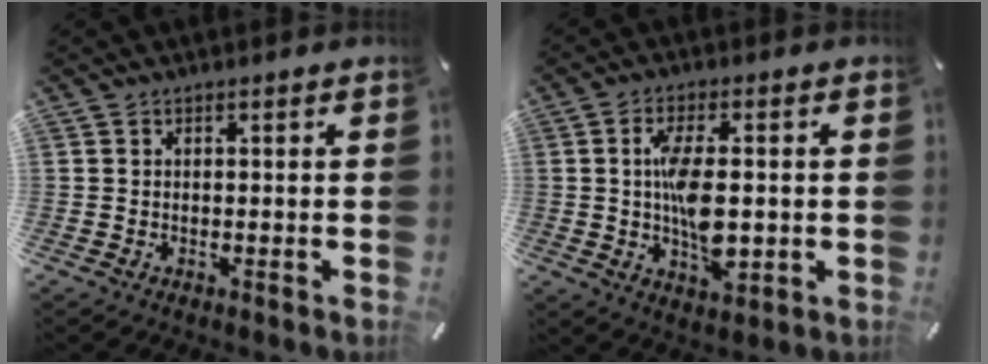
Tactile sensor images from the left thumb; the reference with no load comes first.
{"total": 10.5, "force": [-0.2, 5.0, 9.2], "torque": [-0.186, -0.004, -0.005]}